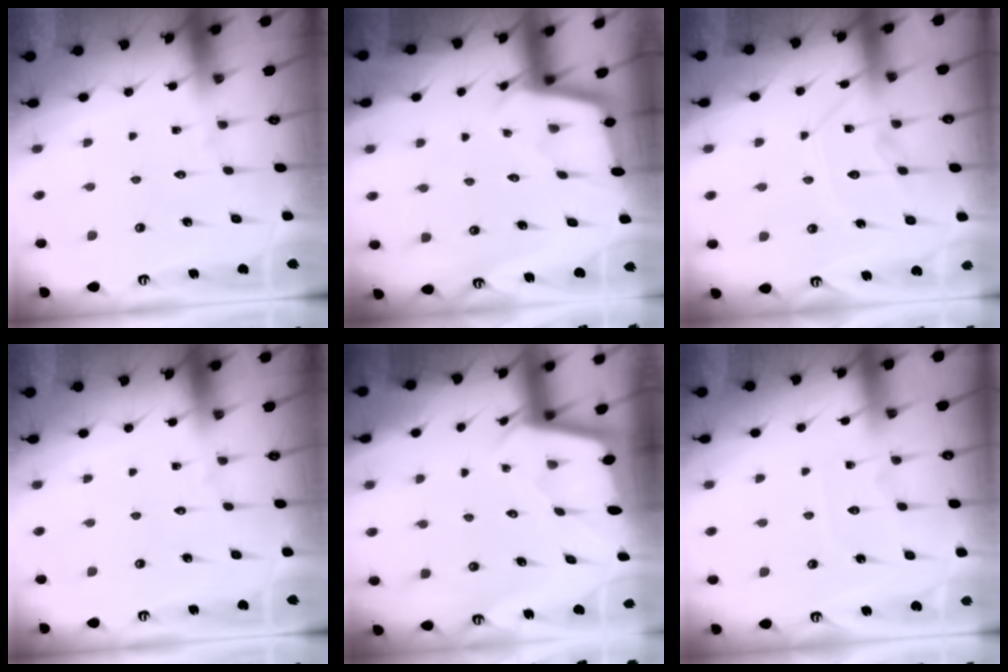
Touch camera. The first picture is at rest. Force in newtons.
{"total": 2.3, "press": 2.3, "slide": 0.2}
{"total": 11.4, "press": 11.3, "slide": 1.0}
{"total": 0.0}
{"total": 2.1, "press": 2.1, "slide": 0.2}
{"total": 3.0, "press": 3.0, "slide": 0.3}